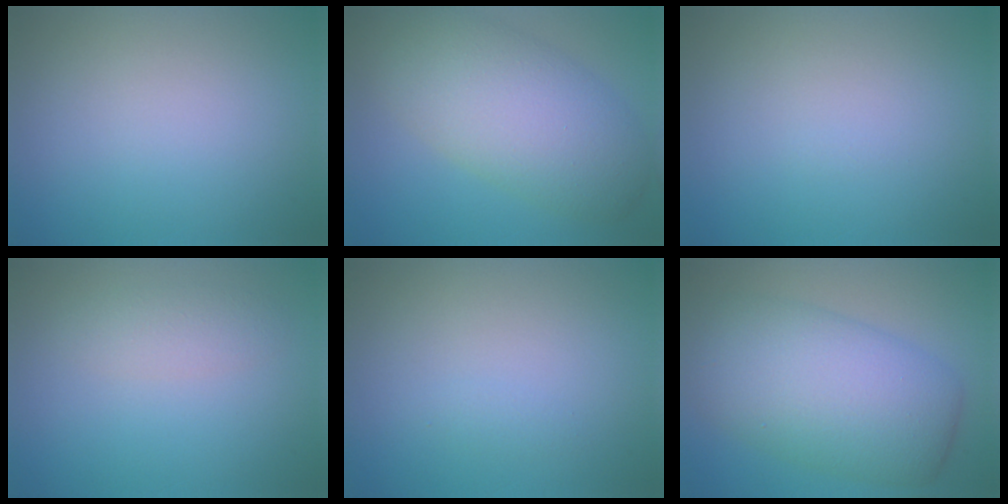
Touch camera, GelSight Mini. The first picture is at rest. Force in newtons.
{"total": 8.6, "press": 8.6, "slide": 0.6}
{"total": 0.0}
{"total": 1.7, "press": 1.7, "slide": 0.1}
{"total": 0.6, "press": 0.6, "slide": 0.0}
{"total": 9.4, "press": 9.4, "slide": 0.1}